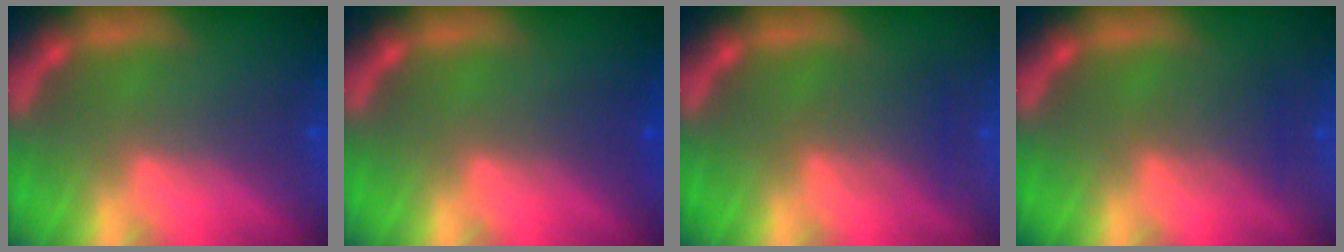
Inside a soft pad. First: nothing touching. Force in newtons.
{"total": 1.5}
{"total": 2.5}
{"total": 2.0}